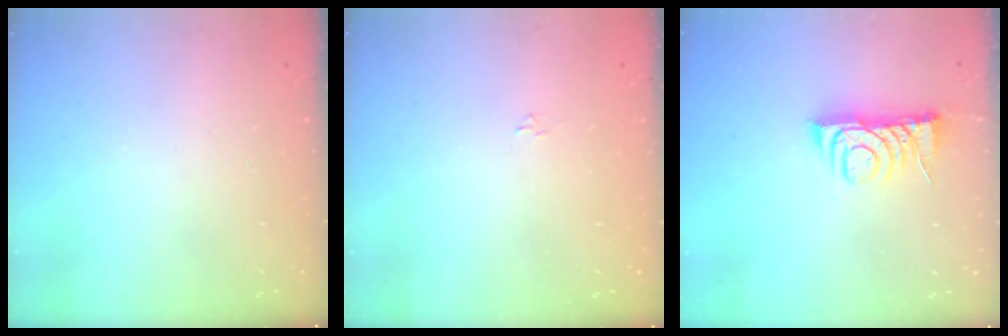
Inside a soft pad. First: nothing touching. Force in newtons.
{"total": 1.8, "press": 1.8, "slide": 0.2}
{"total": 8.1, "press": 8.1, "slide": 0.1}